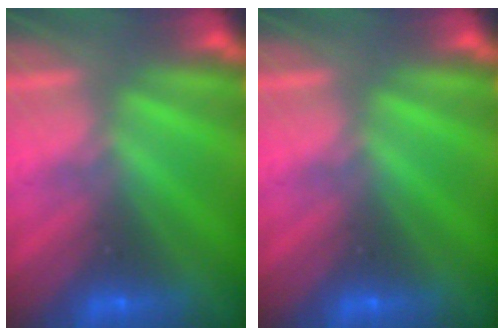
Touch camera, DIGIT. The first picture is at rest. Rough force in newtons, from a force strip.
{"total": 0.0}